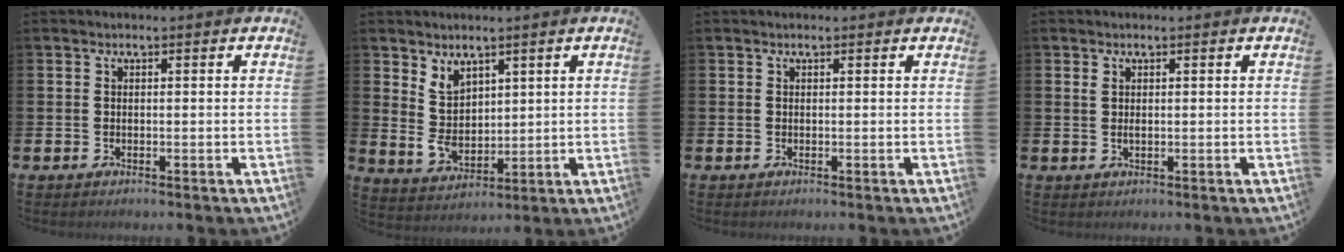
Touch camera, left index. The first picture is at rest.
{"total": 4.9, "force": [2.5, 3.6, 2.1], "torque": [-0.041, -0.001, 0.045]}
{"total": 0.0}
{"total": 0.9, "force": [0.5, 0.4, 0.7], "torque": [-0.002, -0.002, 0.005]}